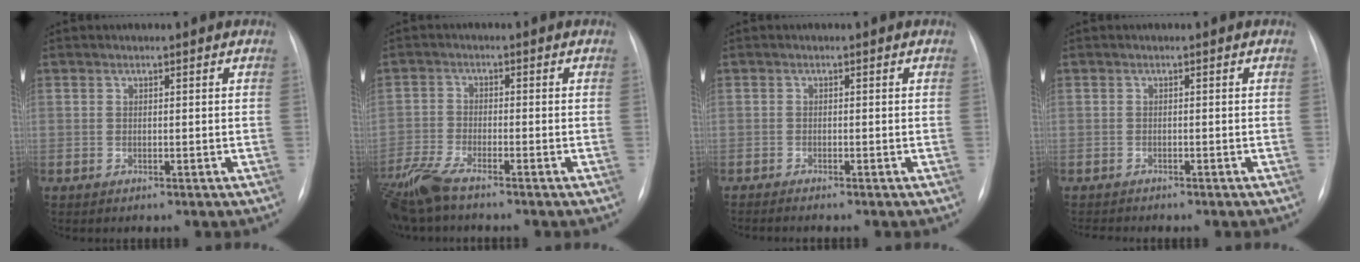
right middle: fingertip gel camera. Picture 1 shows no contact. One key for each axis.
{"total": 6.9, "fx": -5.7, "fy": 0.9, "fz": 3.9, "tx": -0.091, "ty": -0.019, "tz": -0.113}
{"total": 2.3, "fx": -2.0, "fy": -0.2, "fz": 1.2, "tx": -0.018, "ty": -0.005, "tz": -0.025}
{"total": 1.8, "fx": -1.8, "fy": 0.0, "fz": 0.5, "tx": -0.005, "ty": -0.007, "tz": -0.020}